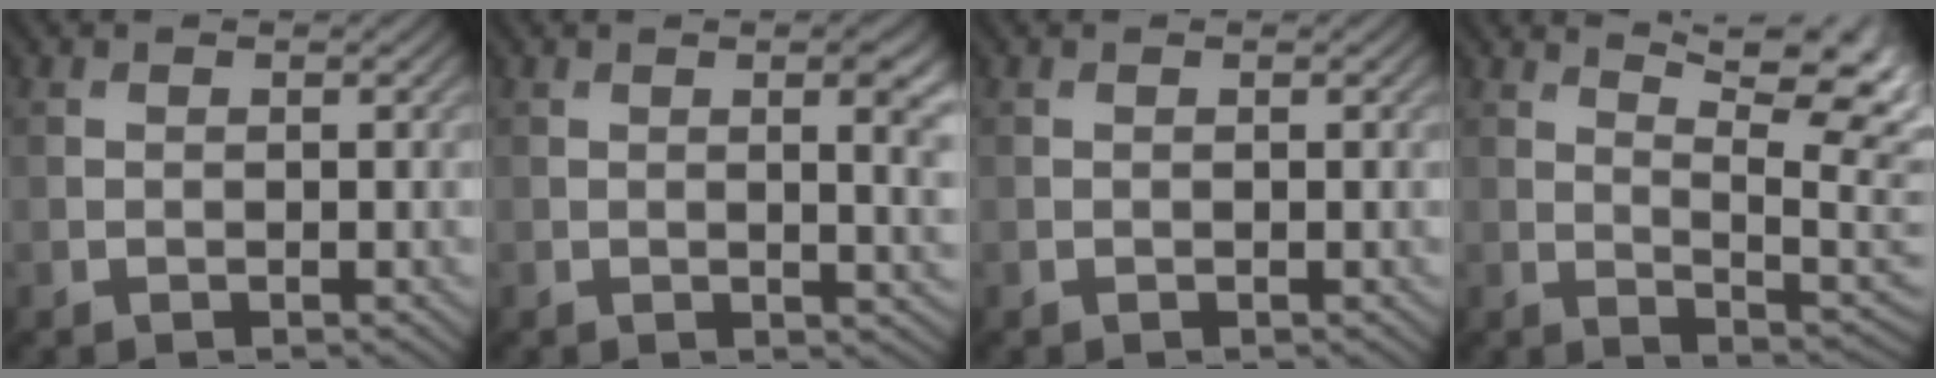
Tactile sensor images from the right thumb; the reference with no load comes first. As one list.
[{"total": 4.4, "force": [1.0, 1.2, 4.1], "torque": [-0.059, 0.000, 0.018]}, {"total": 0.0}, {"total": 12.8, "force": [6.7, 4.3, 10.0], "torque": [-0.152, 0.017, 0.096]}]